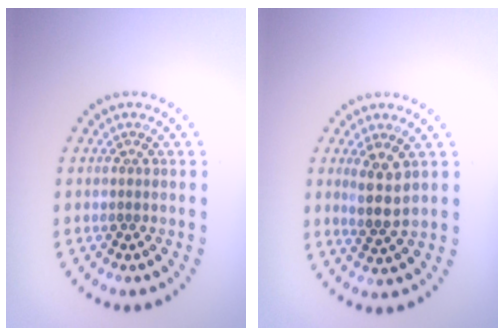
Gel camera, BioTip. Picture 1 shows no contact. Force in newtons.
{"total": 2.8, "press": 2.4, "slide": 1.6}